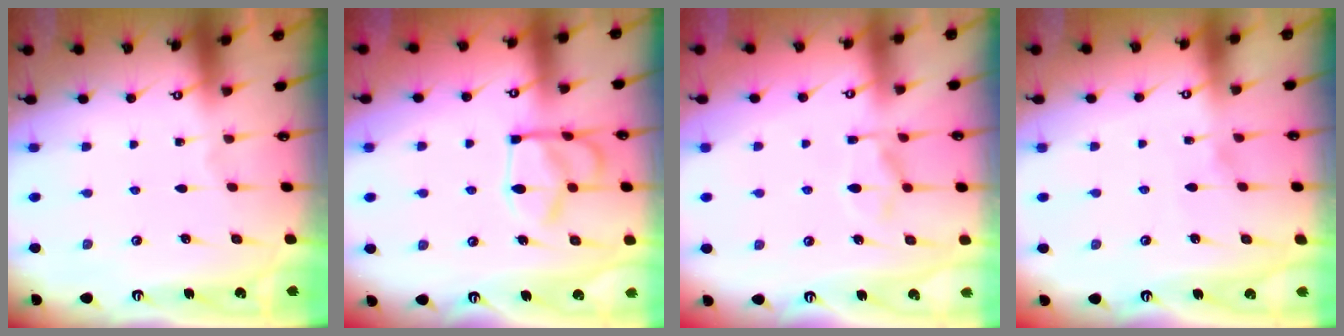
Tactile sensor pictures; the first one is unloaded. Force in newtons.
{"total": 11.8, "press": 11.8, "slide": 0.7}
{"total": 2.8, "press": 2.4, "slide": 1.4}
{"total": 3.5, "press": 3.4, "slide": 0.5}